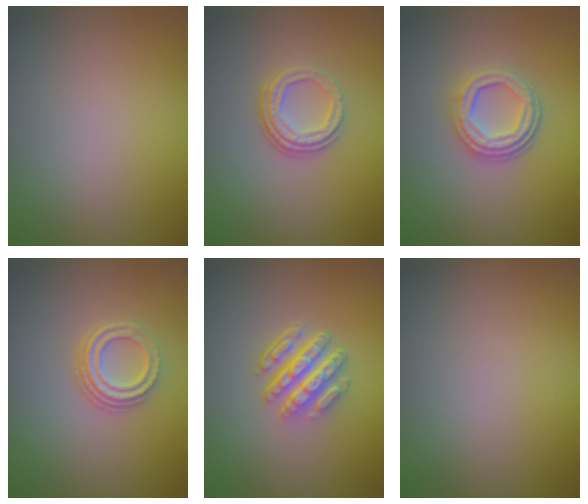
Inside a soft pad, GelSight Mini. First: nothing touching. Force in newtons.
{"total": 3.3, "press": 2.4, "slide": 2.3}
{"total": 3.7, "press": 3.0, "slide": 2.1}
{"total": 3.0, "press": 2.2, "slide": 2.0}
{"total": 4.7, "press": 3.5, "slide": 3.1}
{"total": 0.0}